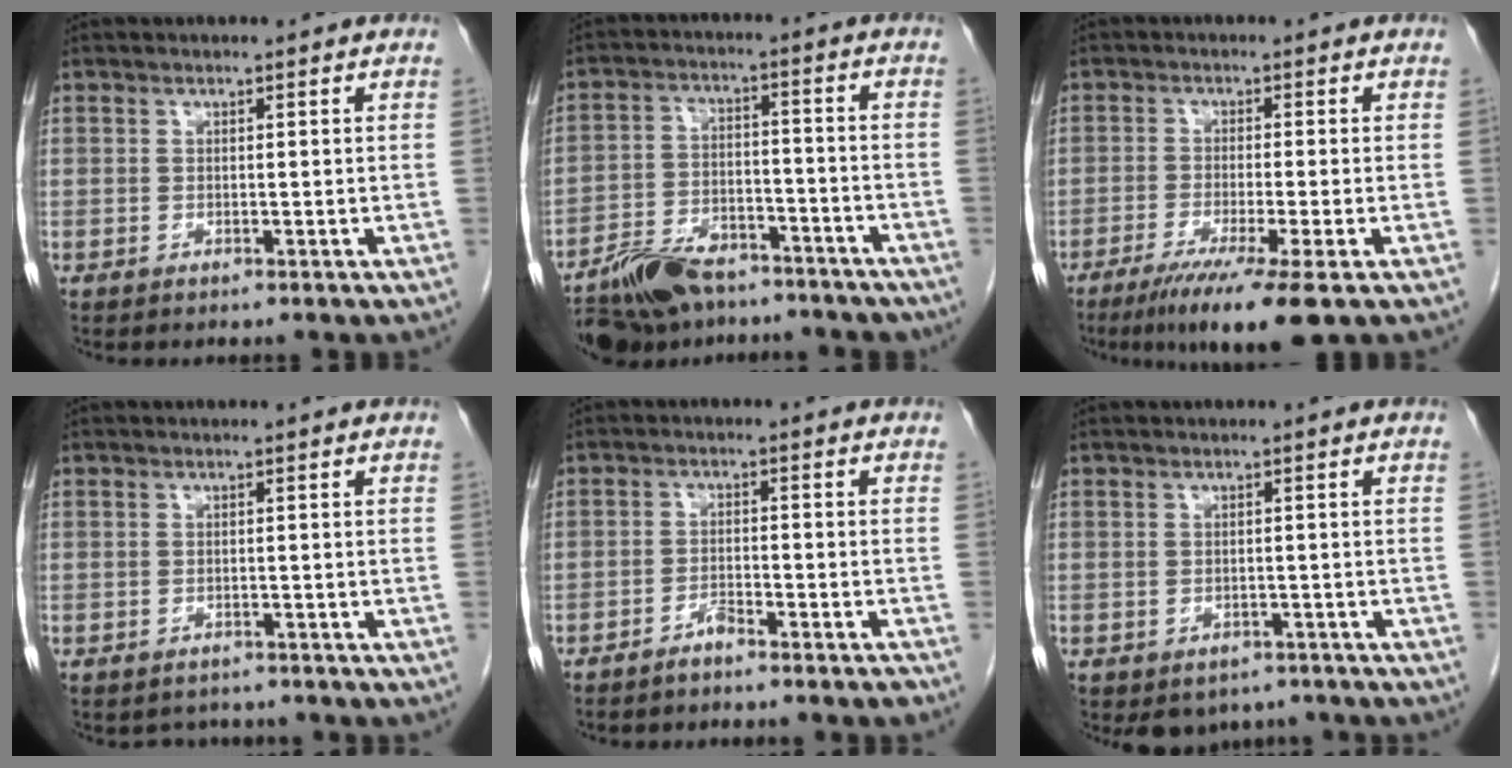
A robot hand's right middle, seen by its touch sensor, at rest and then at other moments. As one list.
[{"total": 17.9, "force": [-14.4, 7.4, 7.7], "torque": [-0.137, 0.009, -0.216]}, {"total": 9.4, "force": [-6.0, -0.6, 7.2], "torque": [-0.116, -0.027, -0.096]}, {"total": 2.8, "force": [-2.4, 1.4, -0.2], "torque": [-0.001, 0.003, -0.036]}, {"total": 2.9, "force": [-2.7, 0.2, 1.1], "torque": [-0.019, 0.004, -0.044]}, {"total": 4.8, "force": [-3.8, 3.0, 0.7], "torque": [0.006, 0.012, -0.046]}]